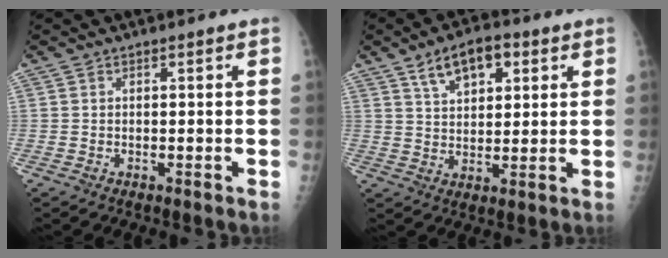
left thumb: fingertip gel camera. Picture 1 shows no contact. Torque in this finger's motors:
{"motor_torque": [0.87, 0.95, 0.72, -0.56, 0.14]}